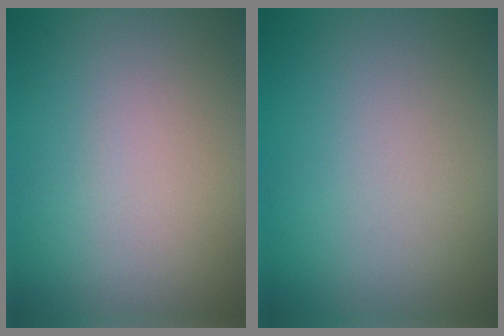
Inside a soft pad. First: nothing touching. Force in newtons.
{"total": 0.0}